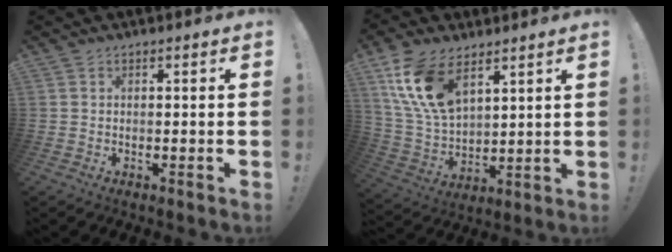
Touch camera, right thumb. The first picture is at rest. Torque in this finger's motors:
{"motor_torque": [0.03, 0.63, 1.05, 1.15, 0.14]}